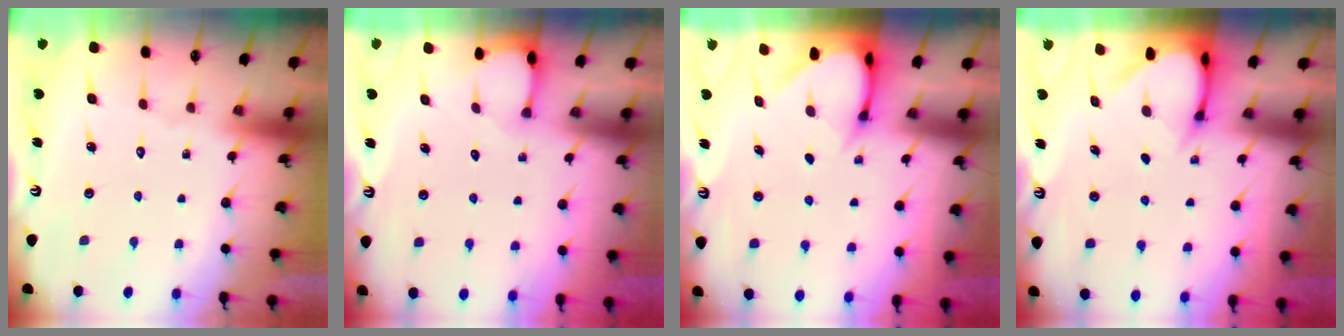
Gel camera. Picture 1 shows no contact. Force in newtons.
{"total": 2.0, "press": 2.0, "slide": 0.3}
{"total": 3.4, "press": 3.4, "slide": 0.3}
{"total": 3.4, "press": 3.4, "slide": 0.3}